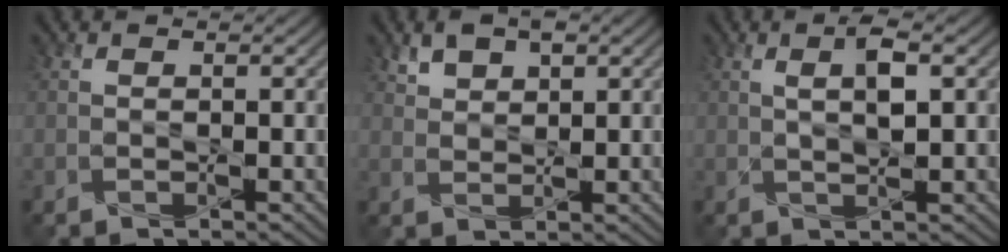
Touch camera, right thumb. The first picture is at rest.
{"total": 3.4, "force": [2.0, 1.9, 2.1], "torque": [-0.046, 0.001, 0.038]}
{"total": 3.3, "force": [1.0, 0.8, 3.1], "torque": [-0.062, 0.004, 0.019]}